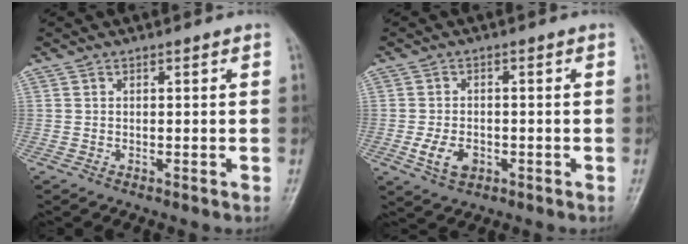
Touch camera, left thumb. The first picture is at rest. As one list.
[{"total": 5.0, "force": [-1.7, 3.5, 3.2], "torque": [-0.051, 0.001, -0.028]}]